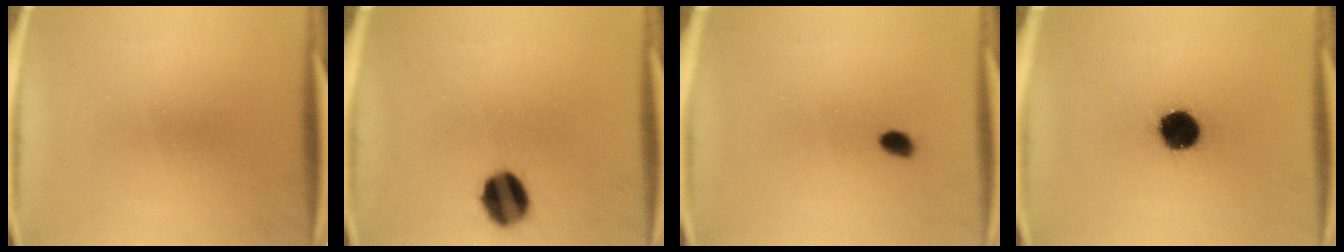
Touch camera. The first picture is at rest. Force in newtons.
{"total": 9.9}
{"total": 1.5}
{"total": 12.3}